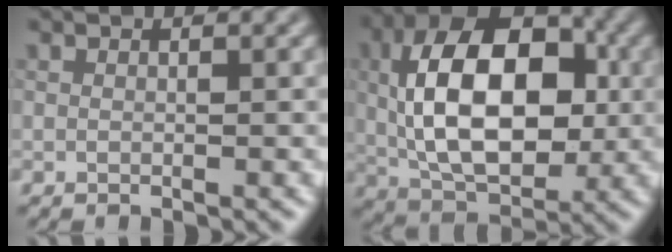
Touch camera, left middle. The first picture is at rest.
{"total": 12.0, "force": [-0.5, 7.0, 9.7], "torque": [-0.176, 0.017, -0.003]}